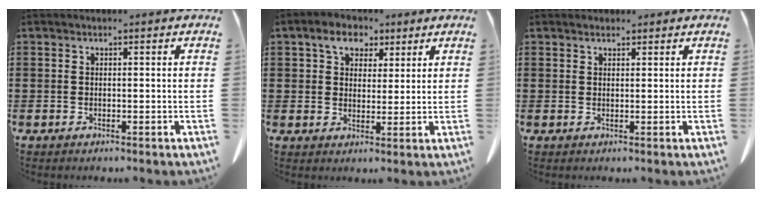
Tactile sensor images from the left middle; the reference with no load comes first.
{"total": 5.3, "force": [3.2, 3.7, 2.2], "torque": [-0.055, 0.013, 0.056]}
{"total": 1.1, "force": [1.0, 0.2, 0.3], "torque": [-0.008, 0.000, 0.021]}